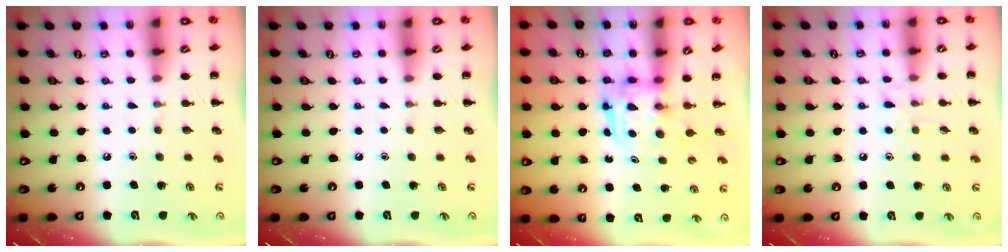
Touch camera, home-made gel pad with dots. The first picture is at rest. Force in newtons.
{"total": 0.0}
{"total": 3.3, "press": 3.3, "slide": 0.2}
{"total": 6.3, "press": 5.9, "slide": 2.3}